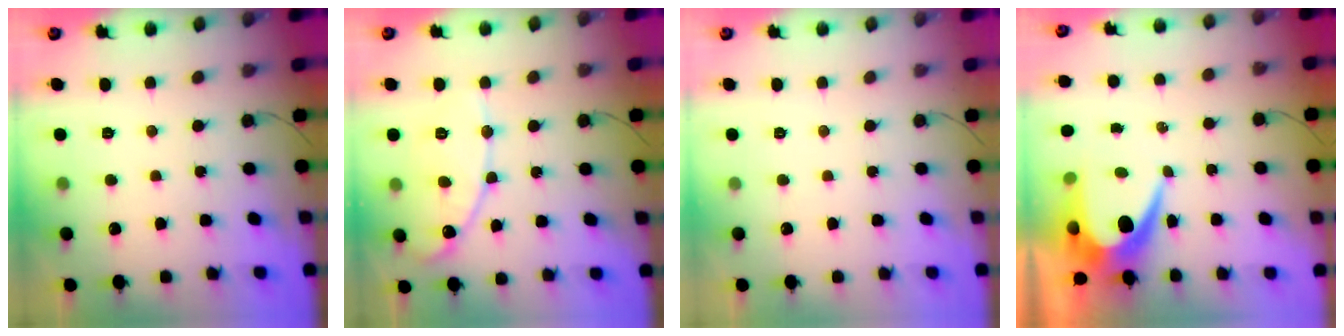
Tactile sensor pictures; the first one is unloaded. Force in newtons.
{"total": 12.2, "press": 12.1, "slide": 1.0}
{"total": 0.0}
{"total": 9.2, "press": 9.1, "slide": 0.6}